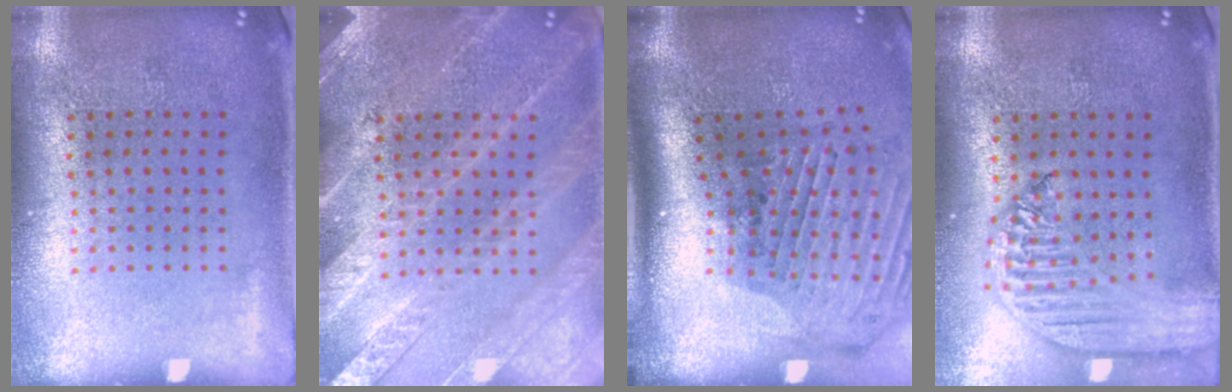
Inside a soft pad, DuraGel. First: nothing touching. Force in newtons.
{"total": 4.4, "press": 4.3, "slide": 0.7}
{"total": 2.9, "press": 2.1, "slide": 1.9}
{"total": 2.5, "press": 2.1, "slide": 1.3}